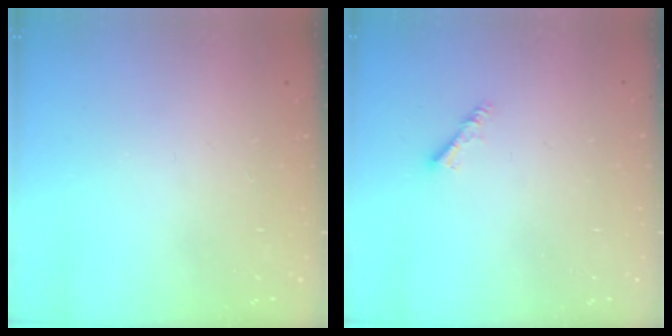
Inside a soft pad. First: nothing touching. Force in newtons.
{"total": 3.0, "press": 2.9, "slide": 0.6}